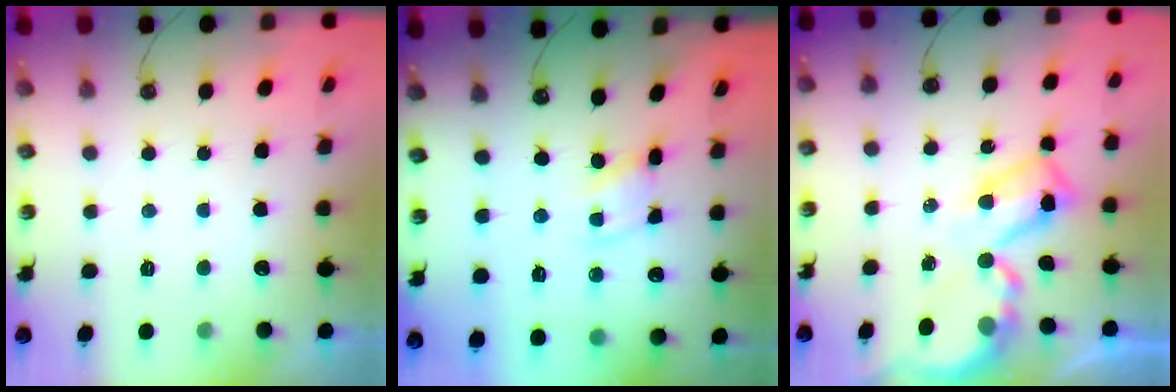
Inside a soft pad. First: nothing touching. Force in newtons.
{"total": 2.6, "press": 2.6, "slide": 0.2}
{"total": 8.2, "press": 8.2, "slide": 0.7}